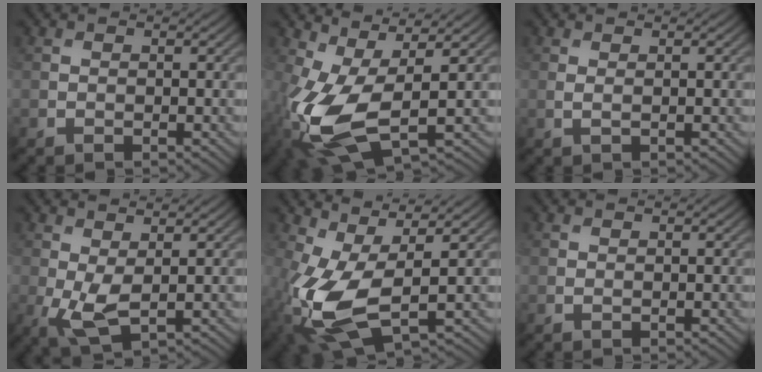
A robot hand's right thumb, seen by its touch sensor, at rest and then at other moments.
{"total": 11.4, "force": [-1.4, 5.1, 10.2], "torque": [-0.253, -0.010, -0.024]}
{"total": 0.8, "force": [0.4, 0.1, 0.7], "torque": [-0.020, 0.002, 0.007]}
{"total": 4.5, "force": [0.0, 2.0, 4.1], "torque": [-0.105, -0.007, 0.004]}
{"total": 10.4, "force": [-1.0, 4.5, 9.3], "torque": [-0.228, -0.007, -0.022]}
{"total": 0.0}